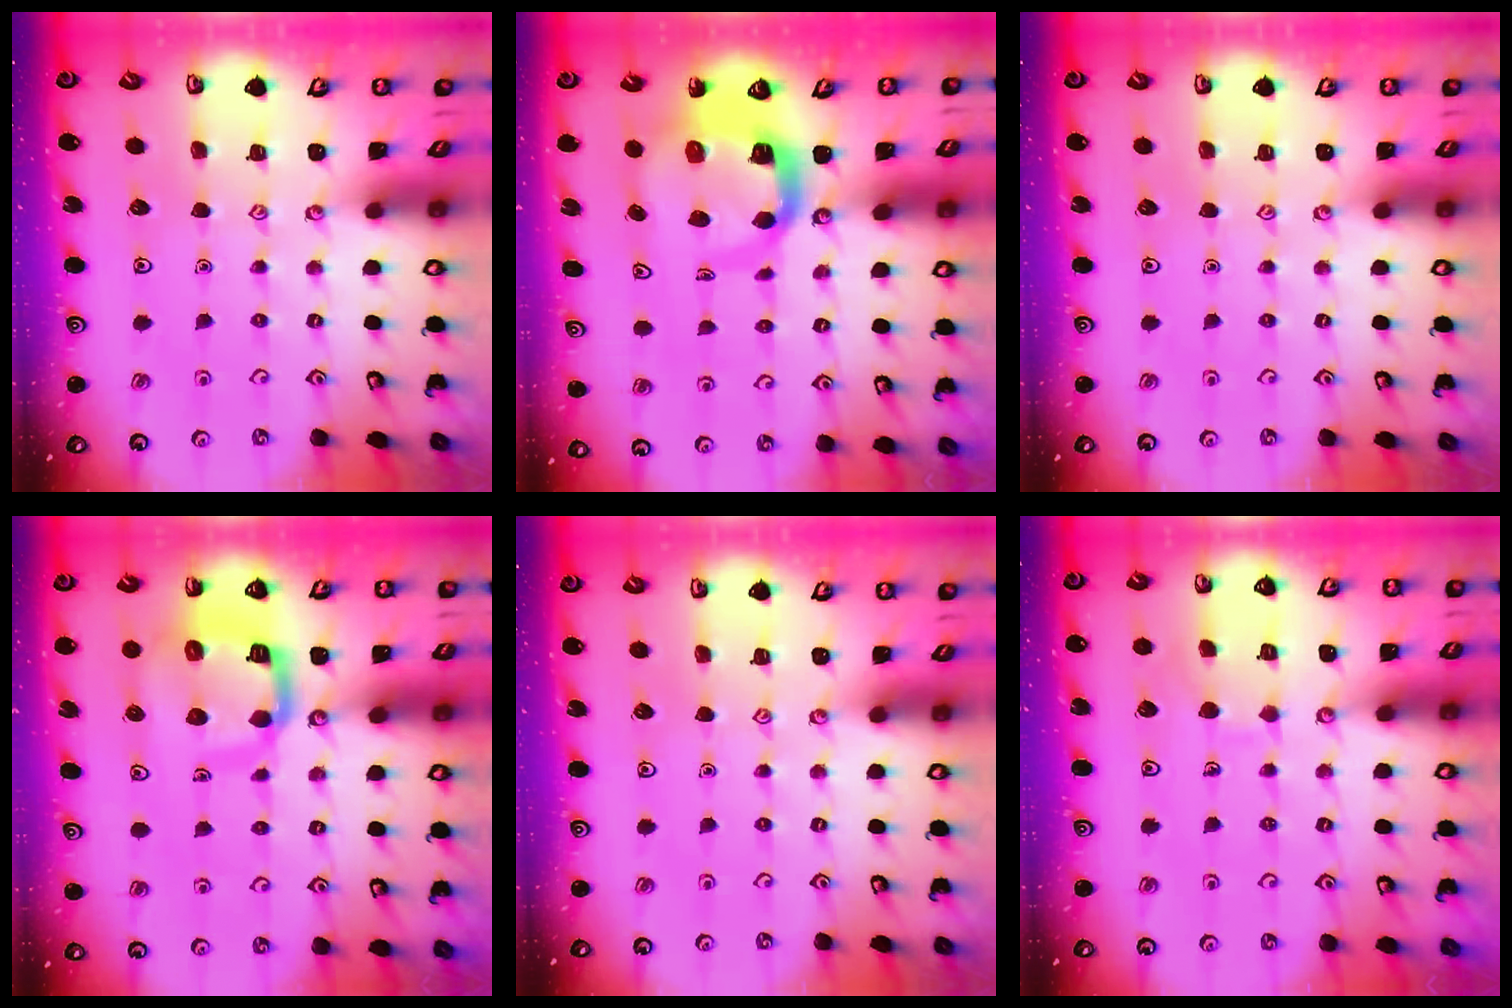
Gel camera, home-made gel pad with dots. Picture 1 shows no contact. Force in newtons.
{"total": 9.0, "press": 8.9, "slide": 1.4}
{"total": 0.0}
{"total": 11.0, "press": 10.9, "slide": 1.3}
{"total": 0.0}
{"total": 5.7, "press": 5.7, "slide": 0.2}